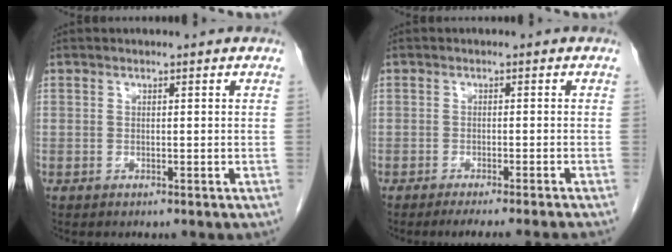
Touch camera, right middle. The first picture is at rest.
{"total": 7.9, "force": [-6.9, -1.1, 3.6], "torque": [-0.023, -0.018, -0.092]}